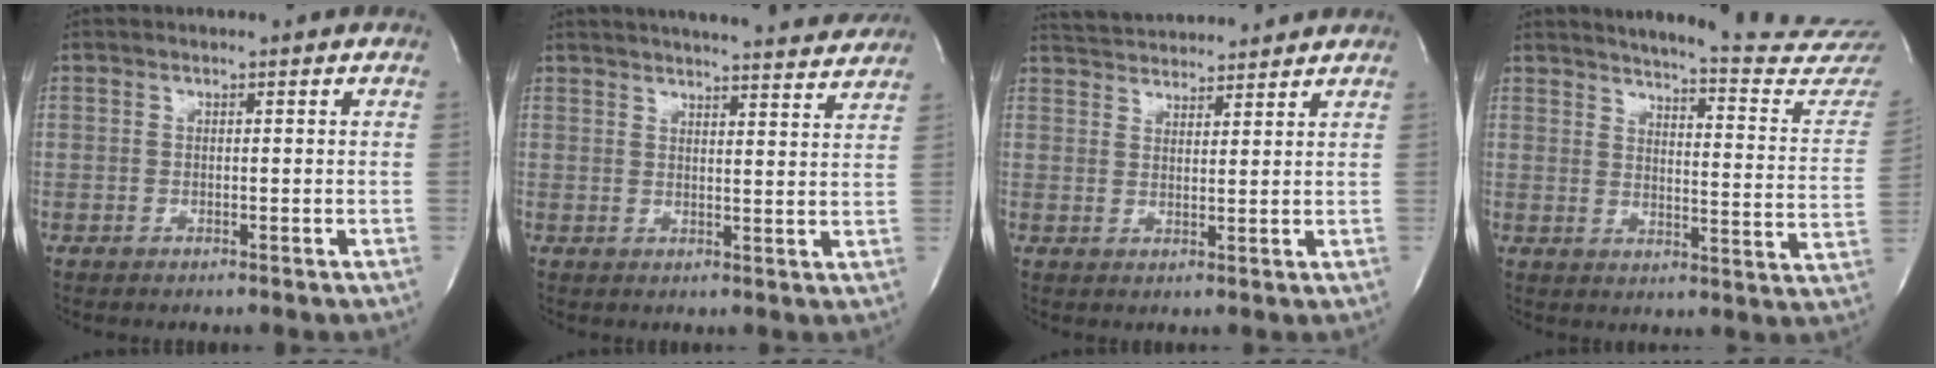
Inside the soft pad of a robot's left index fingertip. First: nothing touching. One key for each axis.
{"total": 19.3, "fx": 17.9, "fy": 1.9, "fz": 6.9, "tx": -0.103, "ty": 0.000, "tz": 0.223}
{"total": 9.3, "fx": 9.0, "fy": 1.1, "fz": 2.0, "tx": -0.043, "ty": 0.026, "tz": 0.138}
{"total": 21.6, "fx": 20.8, "fy": 0.0, "fz": 6.1, "tx": -0.079, "ty": -0.126, "tz": 0.234}